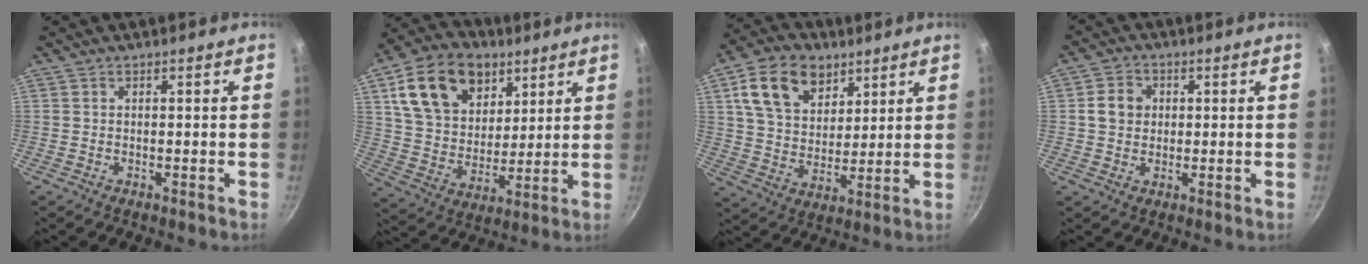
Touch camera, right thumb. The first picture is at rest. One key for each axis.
{"total": 20.0, "fx": 9.1, "fy": 13.8, "fz": 11.3, "tx": -0.167, "ty": -0.024, "tz": 0.161}
{"total": 15.1, "fx": 7.2, "fy": 10.4, "fz": 8.3, "tx": -0.117, "ty": -0.018, "tz": 0.127}
{"total": 5.1, "fx": 0.6, "fy": 4.5, "fz": 2.4, "tx": -0.022, "ty": 0.007, "tz": 0.003}